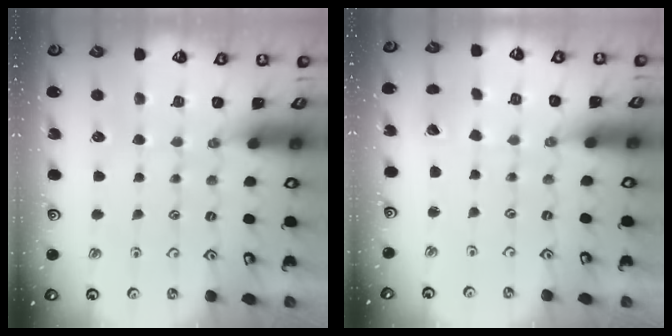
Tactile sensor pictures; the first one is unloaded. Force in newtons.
{"total": 2.4, "press": 2.4, "slide": 0.2}